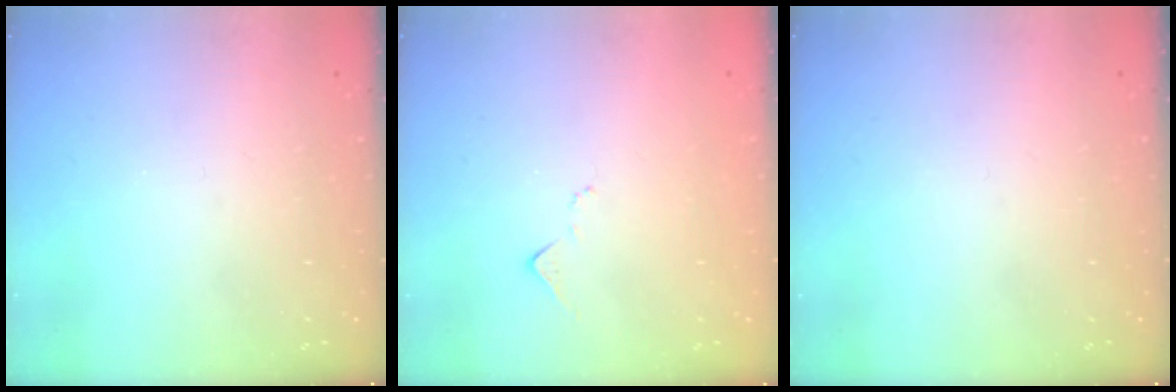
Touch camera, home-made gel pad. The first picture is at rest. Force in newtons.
{"total": 7.5, "press": 7.4, "slide": 0.8}
{"total": 0.0}